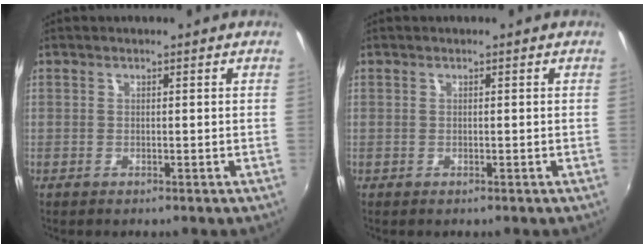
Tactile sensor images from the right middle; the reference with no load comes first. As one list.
[{"total": 0.0}]